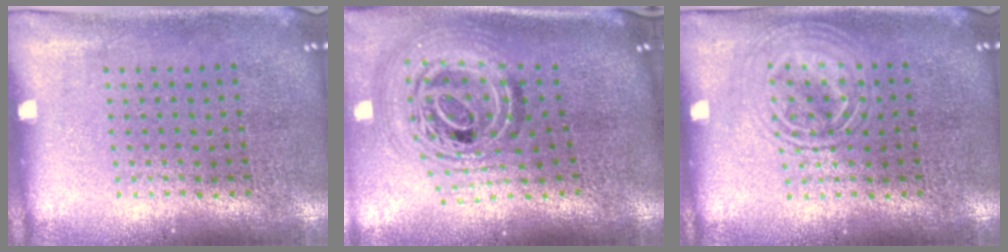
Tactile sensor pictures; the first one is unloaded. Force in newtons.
{"total": 2.1, "press": 1.7, "slide": 1.3}
{"total": 2.4, "press": 2.4, "slide": 0.3}